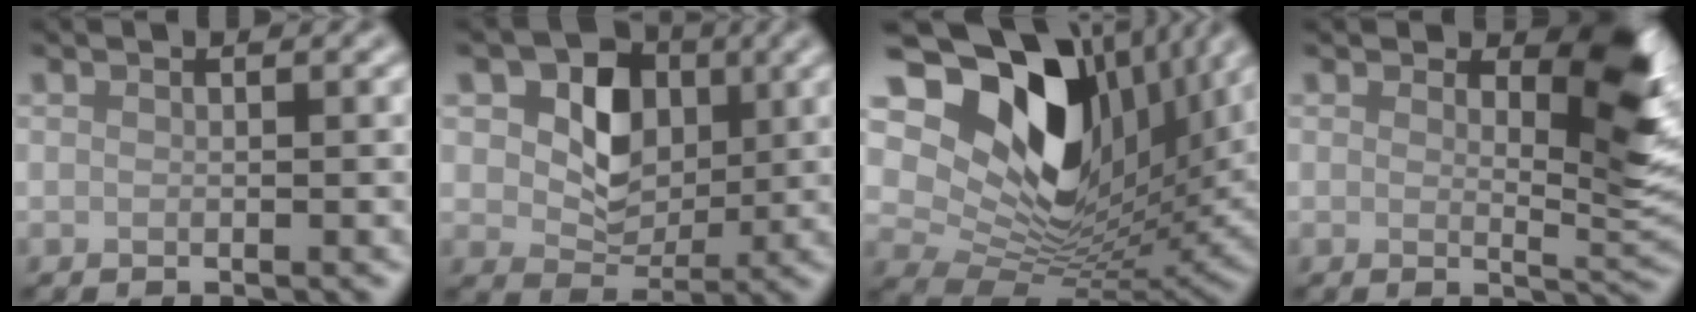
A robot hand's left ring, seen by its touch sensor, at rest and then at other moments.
{"total": 6.7, "force": [1.8, 4.9, 4.2], "torque": [-0.073, 0.001, 0.018]}
{"total": 16.5, "force": [6.1, 10.4, 11.3], "torque": [-0.210, 0.004, 0.116]}
{"total": 5.4, "force": [2.2, 2.1, 4.5], "torque": [-0.055, -0.007, 0.031]}